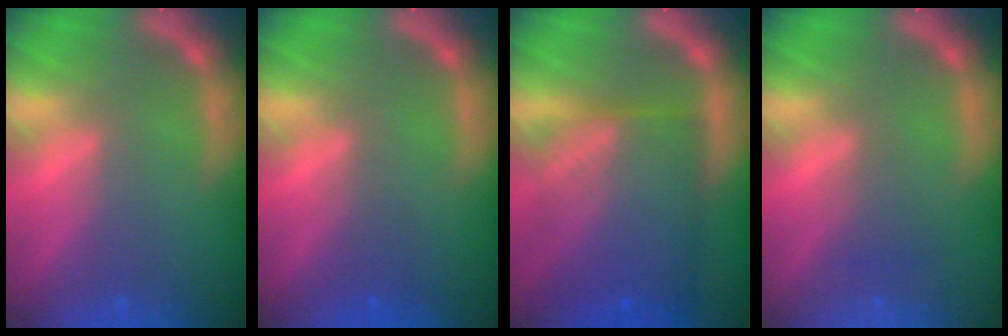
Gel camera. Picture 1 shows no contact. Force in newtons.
{"total": 1.5}
{"total": 10.1}
{"total": 1.5}